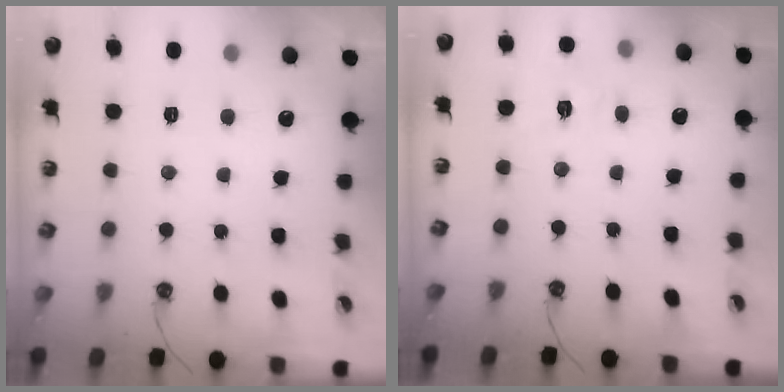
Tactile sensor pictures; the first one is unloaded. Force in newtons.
{"total": 5.9, "press": 5.9, "slide": 0.7}